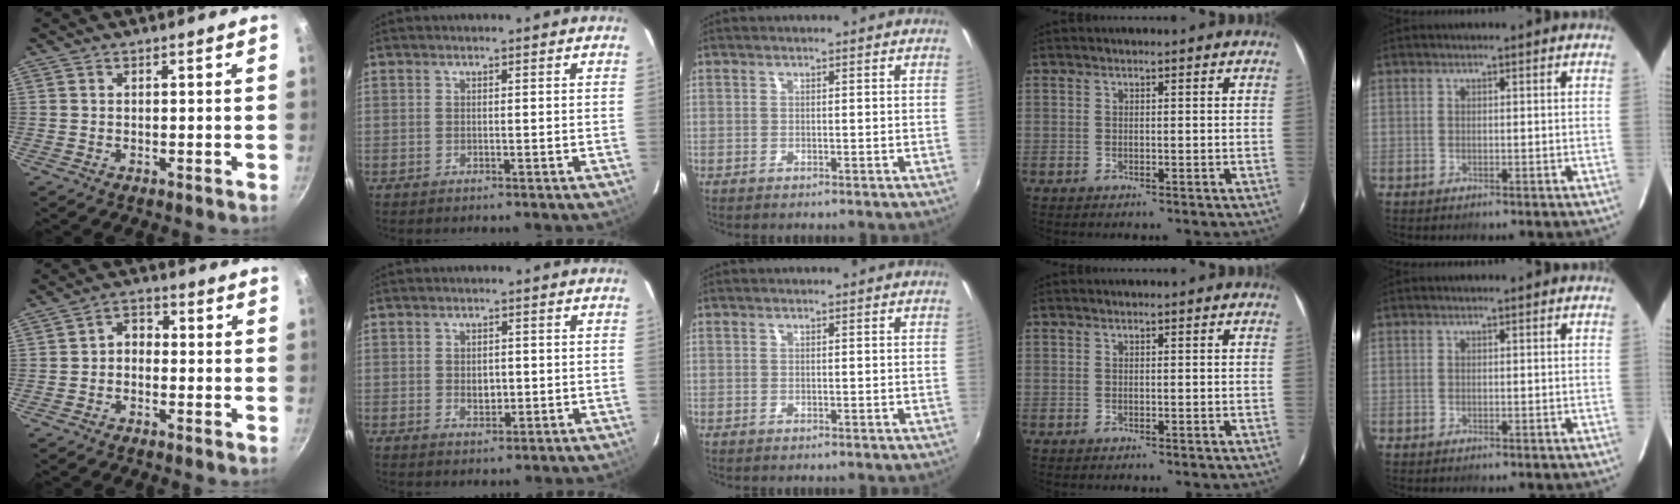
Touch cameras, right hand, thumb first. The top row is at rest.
{"thumb": {"total": 3.4, "force": [-0.9, 2.6, 2.0], "torque": [-0.020, 0.020, -0.024]}, "index": {"total": 3.0, "force": [-0.3, 2.1, 2.1], "torque": [-0.035, 0.001, -0.003]}}